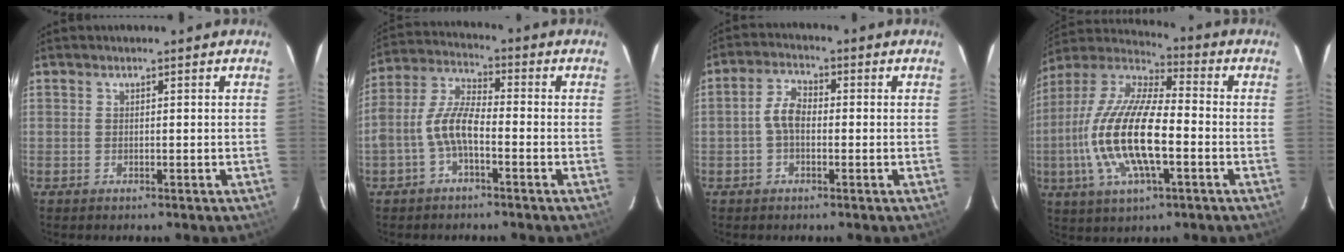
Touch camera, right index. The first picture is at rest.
{"total": 7.7, "force": [-2.9, 3.1, 6.4], "torque": [-0.141, 0.016, -0.058]}
{"total": 4.4, "force": [-0.7, 2.6, 3.4], "torque": [-0.070, 0.016, -0.014]}
{"total": 19.5, "force": [-3.8, 6.6, 17.9], "torque": [-0.365, -0.004, -0.081]}